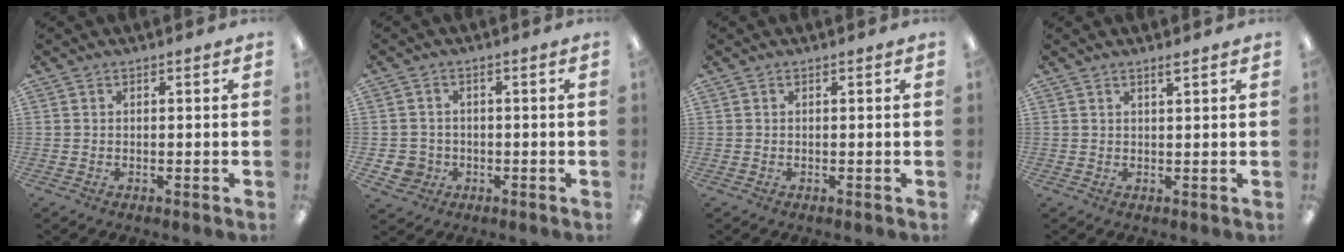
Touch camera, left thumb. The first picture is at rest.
{"total": 4.2, "force": [-1.0, 4.0, 0.6], "torque": [-0.020, 0.008, -0.017]}
{"total": 0.0}
{"total": 1.7, "force": [1.4, 0.0, 1.0], "torque": [-0.014, -0.005, 0.023]}